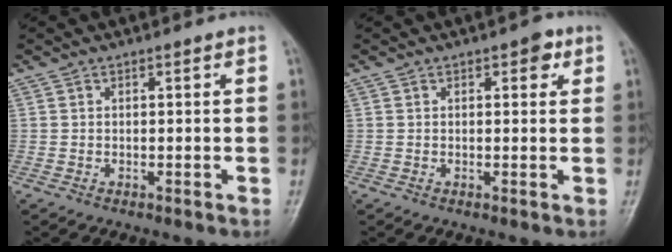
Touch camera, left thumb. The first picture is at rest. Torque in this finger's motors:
{"motor_torque": [0.59, 0.25, 0.50, -0.09, -0.06]}